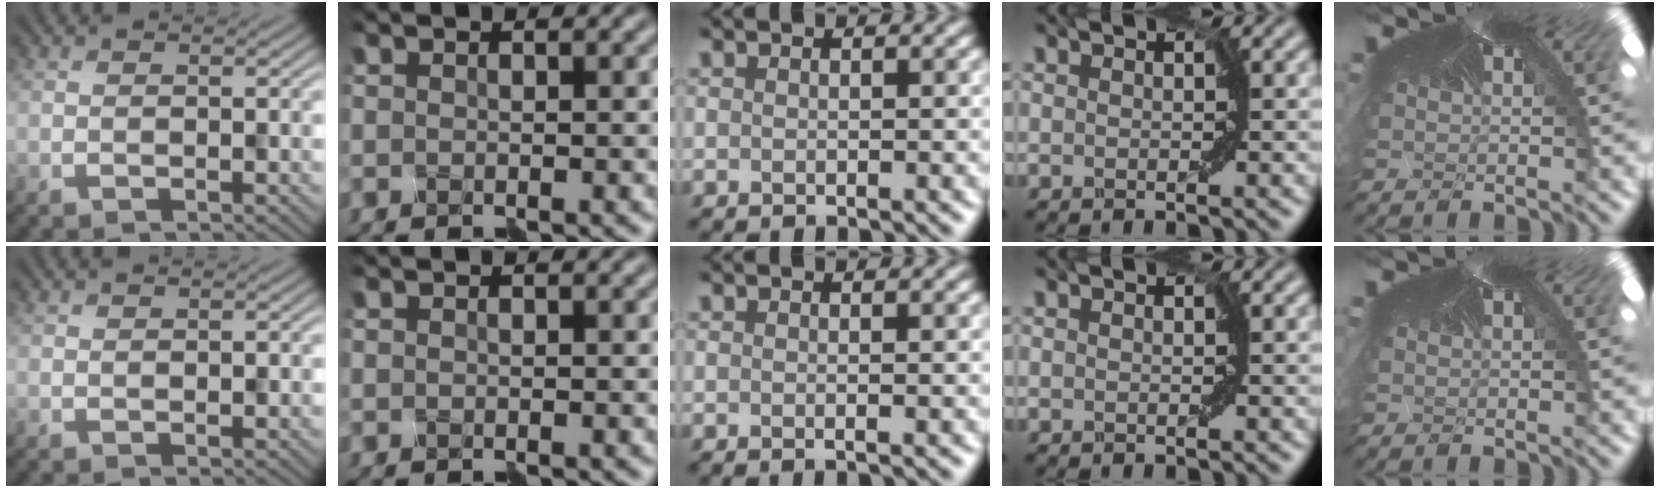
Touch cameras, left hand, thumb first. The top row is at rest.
{"thumb": {"total": 0.9, "force": [0.1, 0.6, 0.7], "torque": [-0.009, -0.002, 0.006]}, "middle": {"total": 0.8, "force": [0.1, 0.5, 0.6], "torque": [0.009, 0.001, -0.008]}}